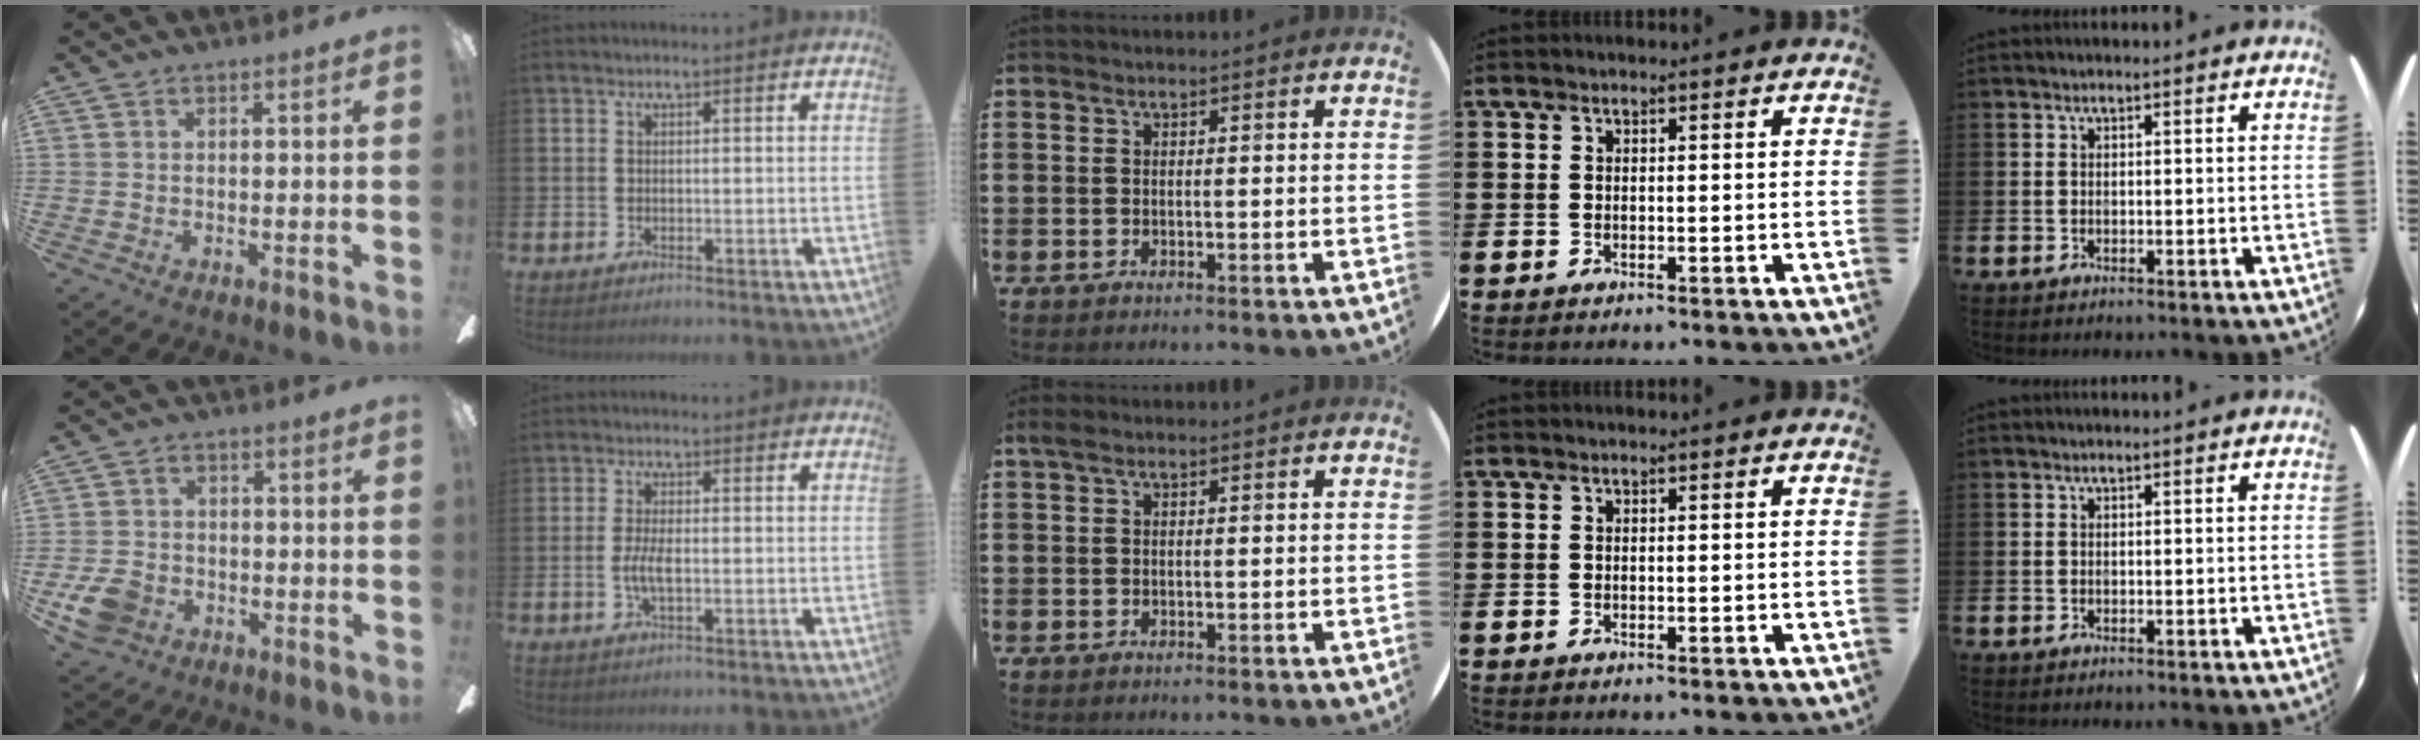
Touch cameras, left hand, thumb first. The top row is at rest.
{"thumb": {"total": 7.7, "force": [-3.8, 5.6, 3.6], "torque": [-0.085, 0.025, -0.069]}, "index": {"total": 3.1, "force": [-0.5, 1.1, 2.9], "torque": [-0.057, -0.004, -0.012]}, "middle": {"total": 0.6, "force": [0.3, 0.3, 0.4], "torque": [-0.009, 0.005, 0.005]}}